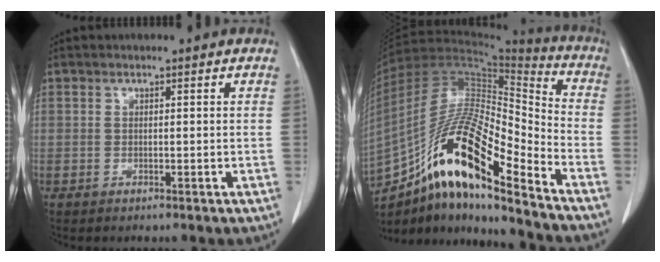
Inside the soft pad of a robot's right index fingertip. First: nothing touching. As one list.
[{"total": 21.3, "force": [-13.3, 3.8, 16.2], "torque": [-0.313, 0.003, -0.232]}]